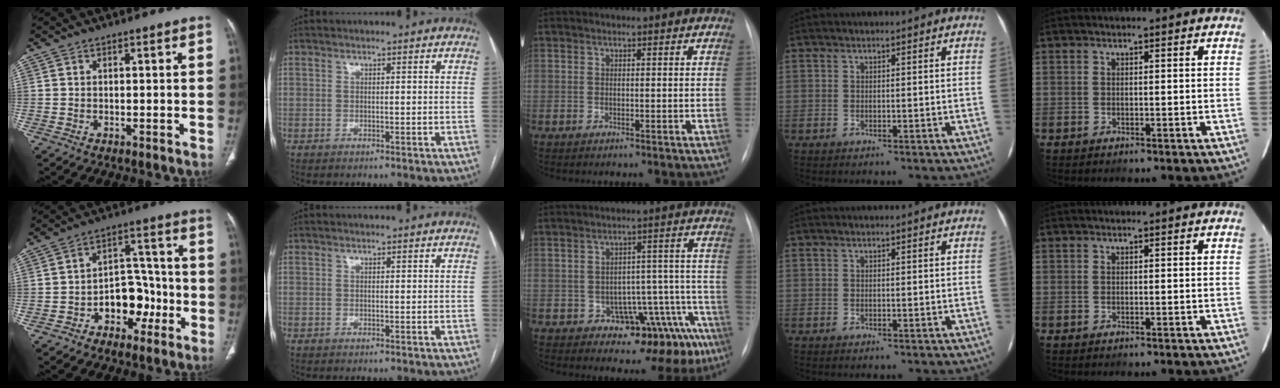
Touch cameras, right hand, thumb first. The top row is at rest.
{"thumb": {"total": 9.6, "force": [-3.7, 6.7, 5.8], "torque": [-0.044, 0.054, -0.058]}, "middle": {"total": 11.8, "force": [-7.3, 6.6, 6.4], "torque": [-0.042, 0.058, -0.093]}}